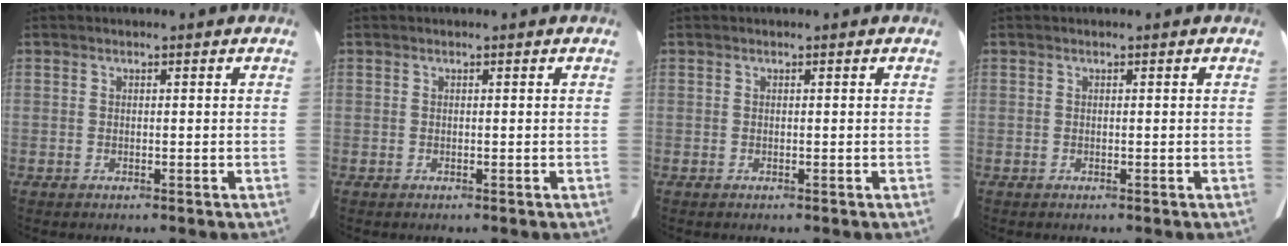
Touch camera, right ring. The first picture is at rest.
{"total": 0.0}
{"total": 0.0}
{"total": 0.0}